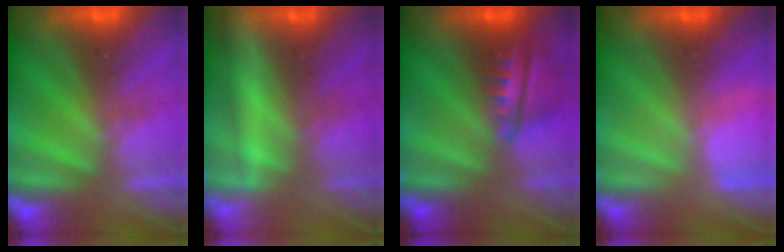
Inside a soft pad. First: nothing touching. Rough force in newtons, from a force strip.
{"total": 2.4}
{"total": 6.7}
{"total": 2.9}